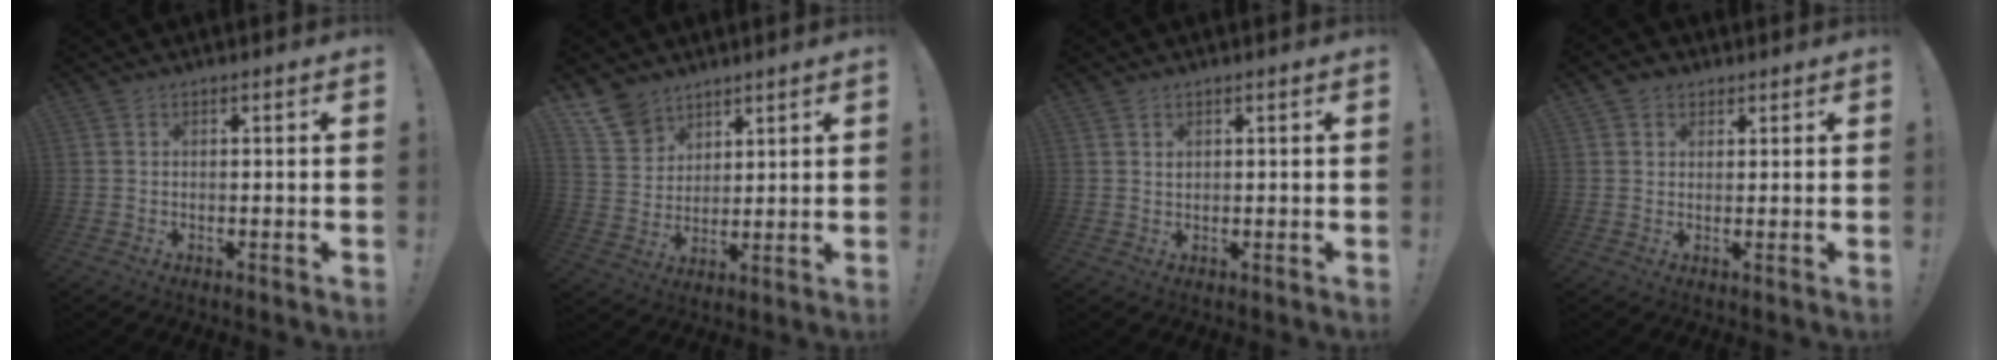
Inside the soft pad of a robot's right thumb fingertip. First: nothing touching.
{"total": 10.3, "force": [7.8, 6.3, 2.5], "torque": [-0.050, -0.050, 0.155]}
{"total": 1.1, "force": [0.8, 0.7, 0.4], "torque": [-0.001, -0.004, 0.015]}
{"total": 3.0, "force": [1.8, 2.3, 0.8], "torque": [-0.009, -0.005, 0.031]}